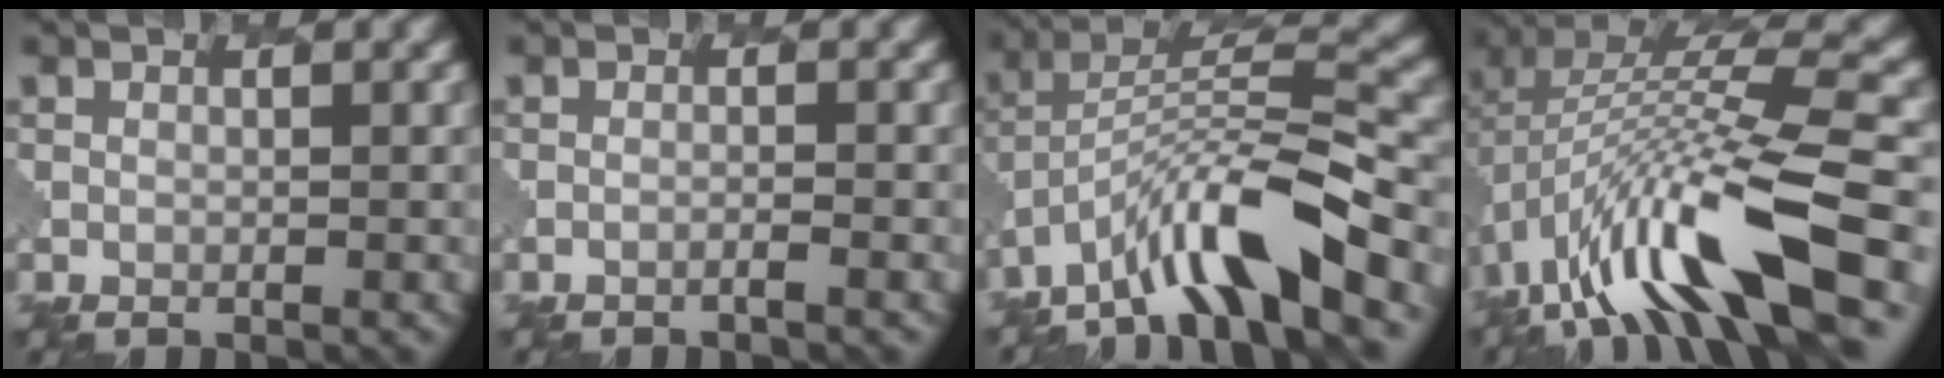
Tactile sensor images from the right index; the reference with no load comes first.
{"total": 0.5, "force": [-0.4, -0.1, 0.3], "torque": [0.003, -0.001, -0.015]}
{"total": 10.2, "force": [-6.6, 2.2, 7.5], "torque": [-0.122, 0.016, -0.121]}
{"total": 12.3, "force": [-4.0, 4.5, 10.8], "torque": [-0.195, 0.018, -0.060]}